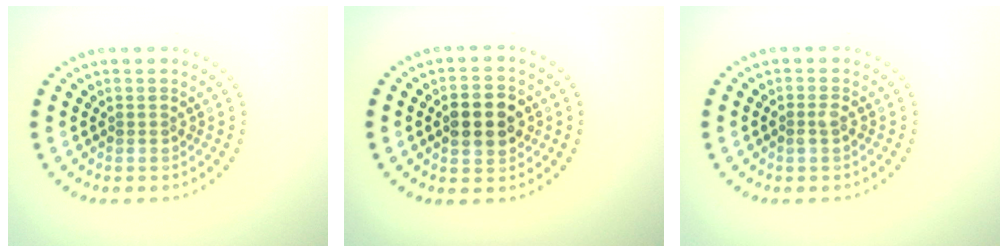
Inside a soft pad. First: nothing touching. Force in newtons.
{"total": 4.6, "press": 4.6, "slide": 0.2}
{"total": 1.0, "press": 1.0, "slide": 0.2}